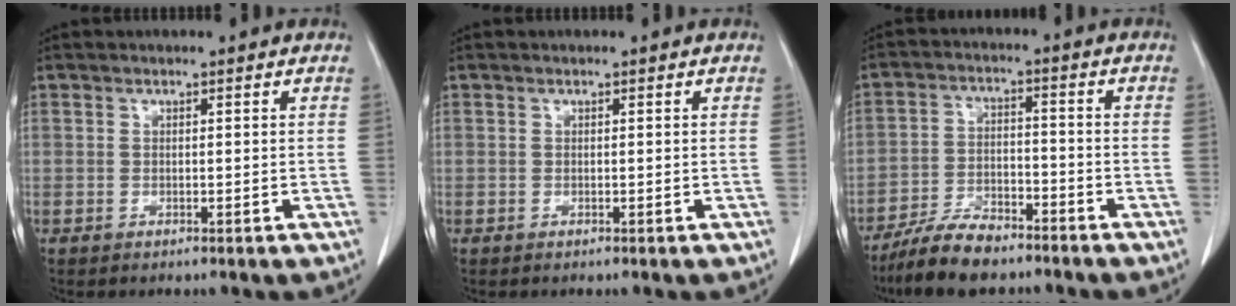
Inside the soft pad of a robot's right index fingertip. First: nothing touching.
{"total": 0.0}
{"total": 9.6, "force": [-7.8, 3.0, 4.8], "torque": [-0.089, -0.012, -0.143]}